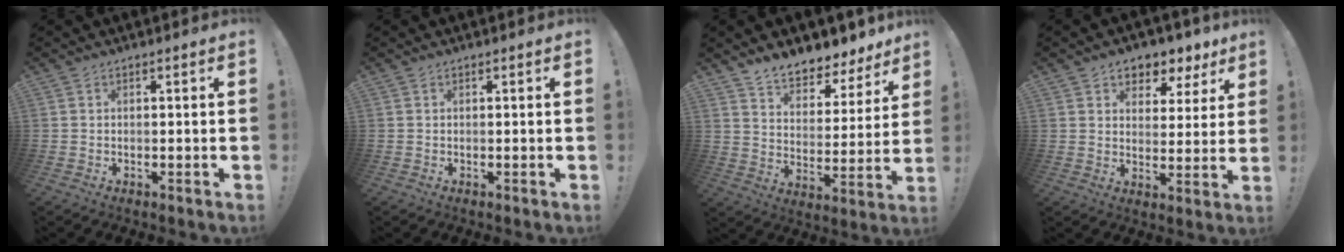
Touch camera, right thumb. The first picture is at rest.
{"total": 0.0}
{"total": 8.8, "force": [8.2, 2.6, 1.9], "torque": [-0.034, -0.078, 0.148]}
{"total": 6.0, "force": [4.0, 4.1, 1.5], "torque": [-0.009, -0.035, 0.074]}